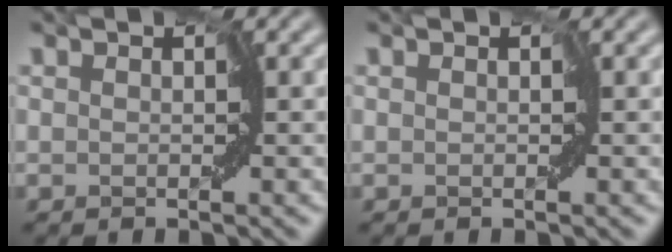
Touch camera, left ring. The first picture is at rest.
{"total": 0.0}